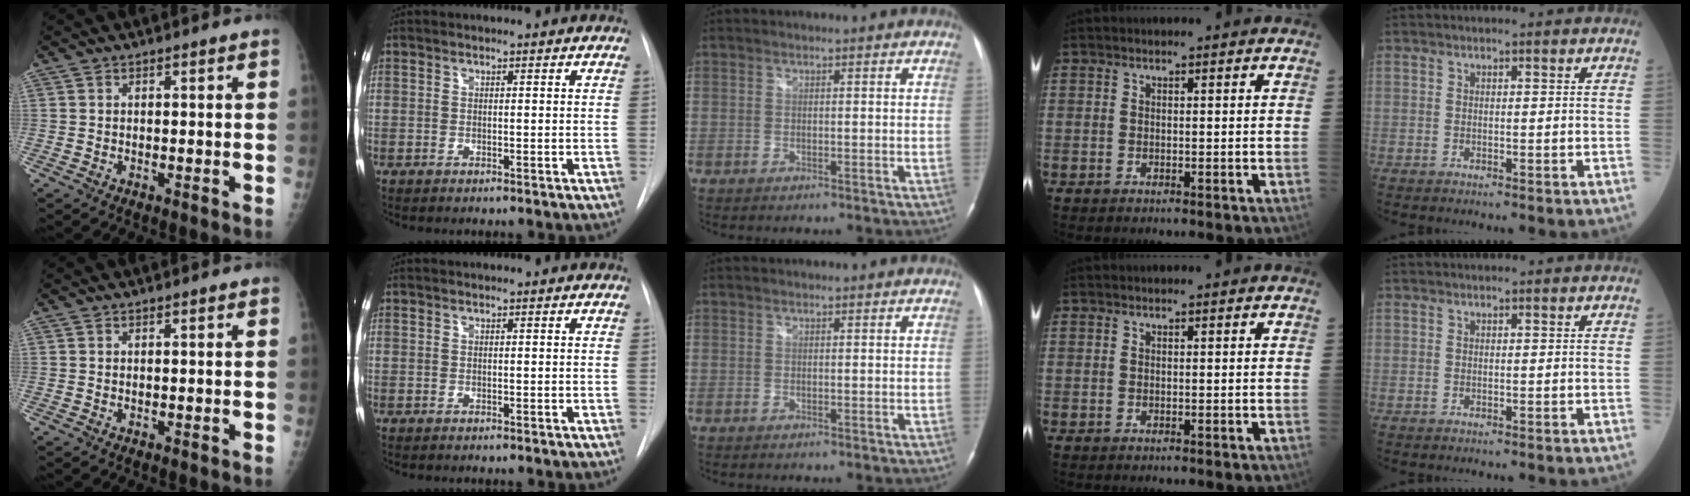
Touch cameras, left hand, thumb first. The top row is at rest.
{}